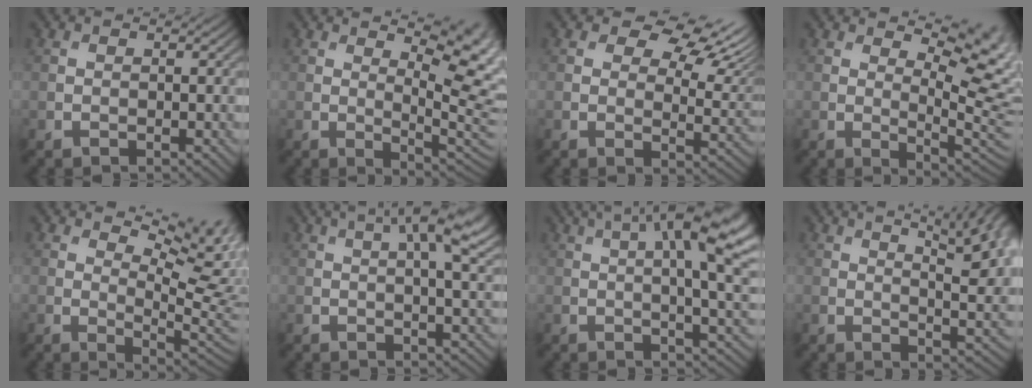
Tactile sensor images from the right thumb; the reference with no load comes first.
{"total": 10.0, "force": [4.8, 2.7, 8.3], "torque": [-0.129, 0.010, 0.065]}
{"total": 9.4, "force": [6.2, 4.4, 5.5], "torque": [-0.080, -0.003, 0.091]}
{"total": 10.4, "force": [6.0, 2.7, 8.0], "torque": [-0.133, 0.005, 0.080]}
{"total": 11.6, "force": [6.9, 3.7, 8.6], "torque": [-0.149, 0.008, 0.096]}
{"total": 7.7, "force": [3.1, 1.7, 6.8], "torque": [-0.094, 0.016, 0.042]}
{"total": 13.1, "force": [4.1, 3.7, 11.8], "torque": [-0.158, 0.029, 0.061]}
{"total": 14.2, "force": [6.5, 5.0, 11.6], "torque": [-0.157, 0.029, 0.087]}